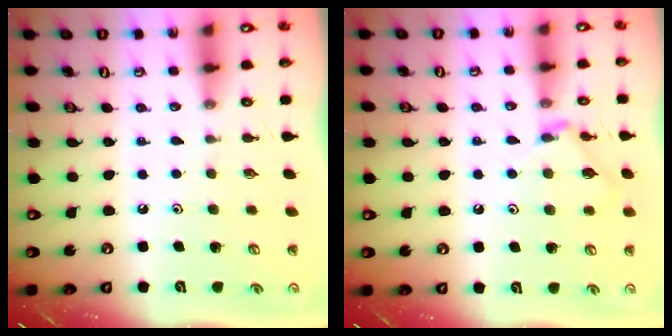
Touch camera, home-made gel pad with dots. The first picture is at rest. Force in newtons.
{"total": 8.3, "press": 8.3, "slide": 0.5}